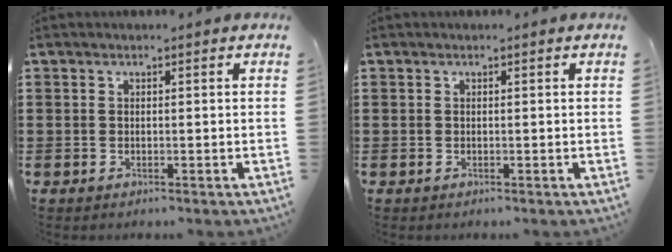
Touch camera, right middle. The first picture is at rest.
{"total": 0.0}